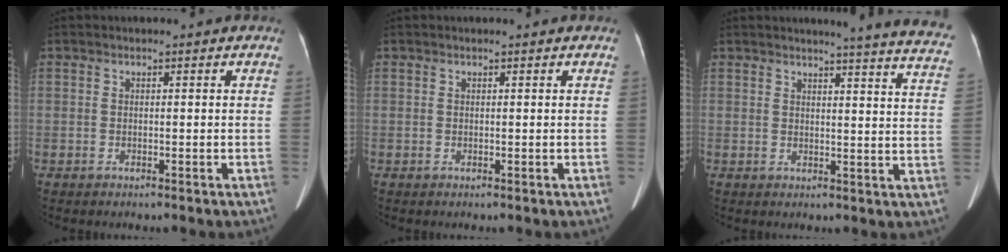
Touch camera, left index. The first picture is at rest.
{"total": 0.5, "force": [0.5, 0.0, 0.1], "torque": [-0.002, 0.003, 0.004]}
{"total": 17.3, "force": [16.2, -0.1, 6.1], "torque": [-0.068, -0.092, 0.160]}